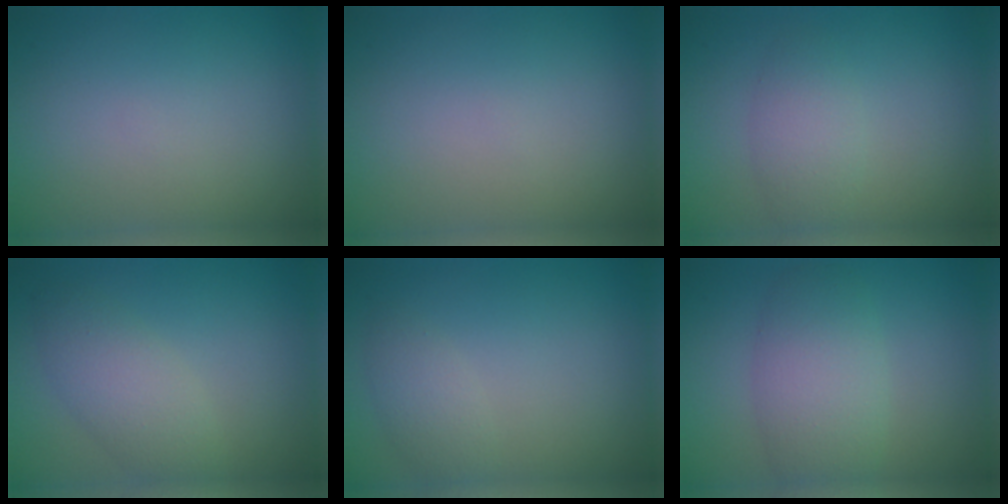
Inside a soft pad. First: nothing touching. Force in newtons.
{"total": 0.0}
{"total": 2.6, "press": 2.6, "slide": 0.0}
{"total": 3.6, "press": 3.6, "slide": 0.2}
{"total": 1.8, "press": 1.8, "slide": 0.1}
{"total": 5.1, "press": 5.1, "slide": 0.2}